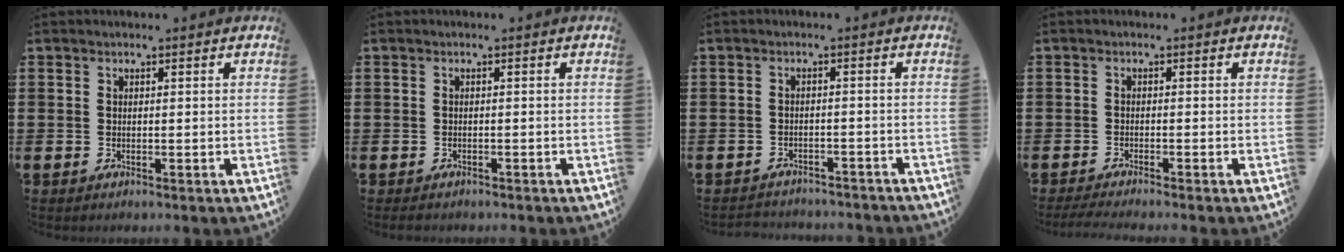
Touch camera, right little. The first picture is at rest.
{"total": 0.6, "force": [-0.5, 0.2, 0.2], "torque": [-0.007, 0.000, -0.010]}
{"total": 1.8, "force": [-1.8, 0.1, -0.2], "torque": [-0.002, 0.003, -0.040]}
{"total": 1.1, "force": [-0.6, 0.1, 0.9], "torque": [-0.014, 0.002, -0.012]}